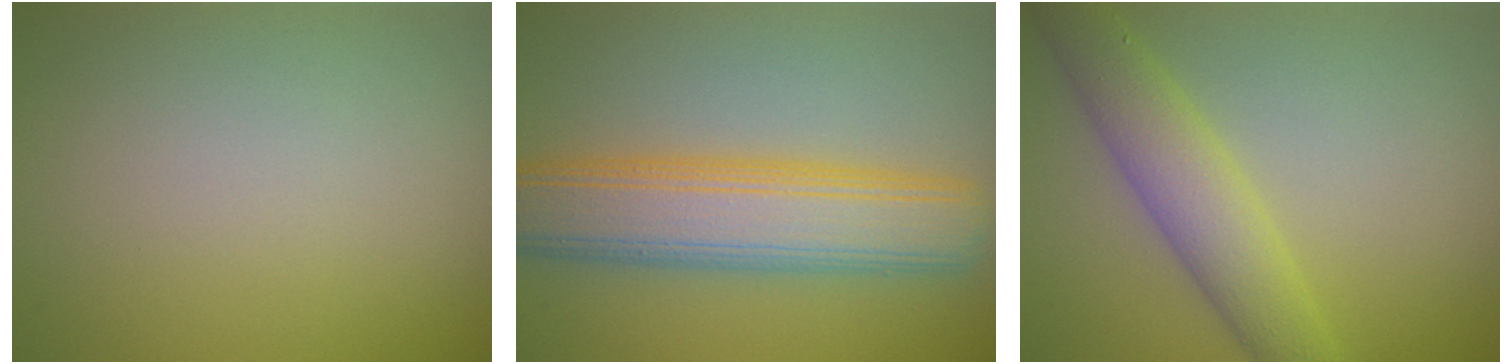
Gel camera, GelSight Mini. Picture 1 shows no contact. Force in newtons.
{"total": 8.2, "press": 8.2, "slide": 0.2}
{"total": 4.8, "press": 4.8, "slide": 0.2}